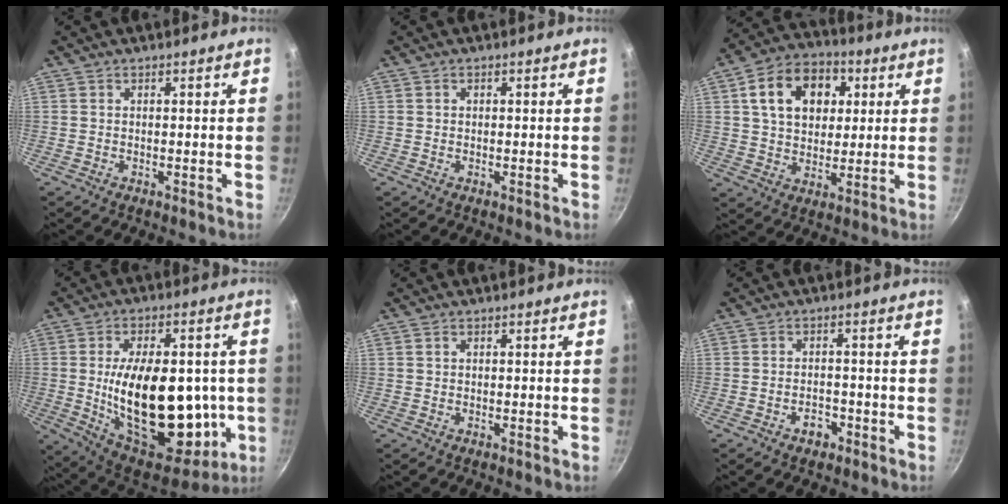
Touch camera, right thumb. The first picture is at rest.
{"total": 0.5, "force": [0.1, 0.5, 0.2], "torque": [0.000, 0.002, 0.001]}
{"total": 15.4, "force": [4.4, 11.2, 9.6], "torque": [-0.130, 0.013, 0.064]}
{"total": 27.8, "force": [-1.8, 15.0, 23.4], "torque": [-0.334, -0.010, -0.011]}
{"total": 0.7, "force": [0.2, 0.6, 0.3], "torque": [-0.003, 0.003, 0.003]}
{"total": 3.3, "force": [-1.9, 2.2, 1.7], "torque": [-0.011, 0.018, -0.025]}